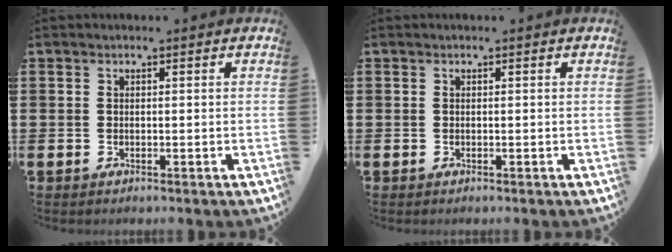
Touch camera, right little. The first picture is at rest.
{"total": 0.0}